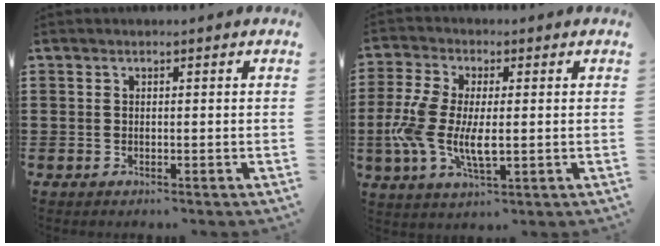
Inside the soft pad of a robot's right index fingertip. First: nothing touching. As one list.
[{"total": 8.9, "force": [-0.8, 4.1, 7.9], "torque": [-0.181, -0.007, -0.018]}]